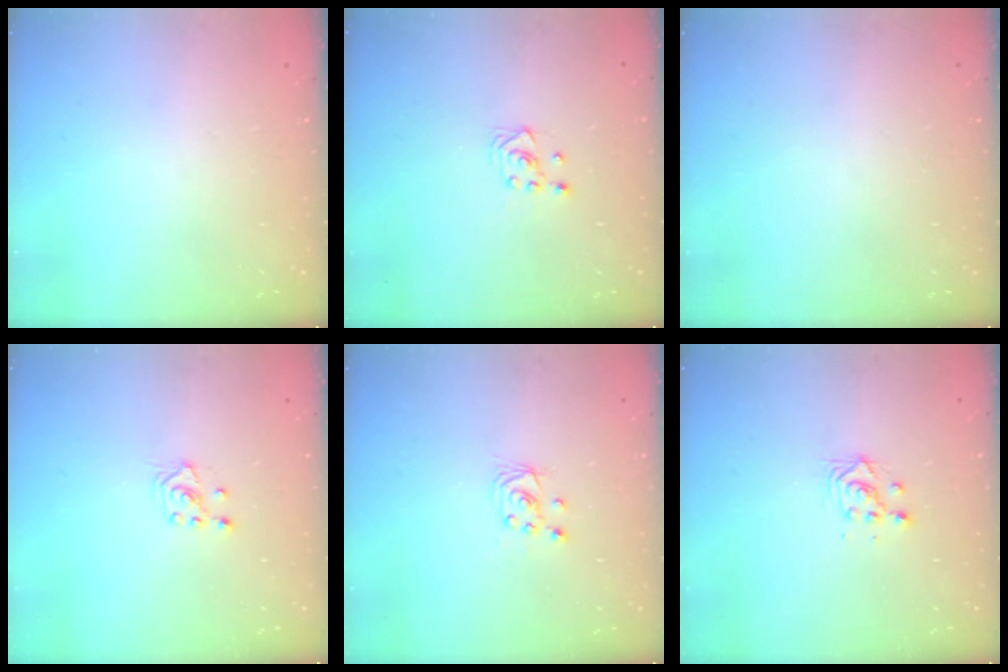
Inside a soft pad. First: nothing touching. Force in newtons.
{"total": 3.0, "press": 2.6, "slide": 1.5}
{"total": 0.0}
{"total": 2.6, "press": 2.4, "slide": 0.8}
{"total": 2.4, "press": 2.4, "slide": 0.2}
{"total": 2.8, "press": 2.8, "slide": 0.1}